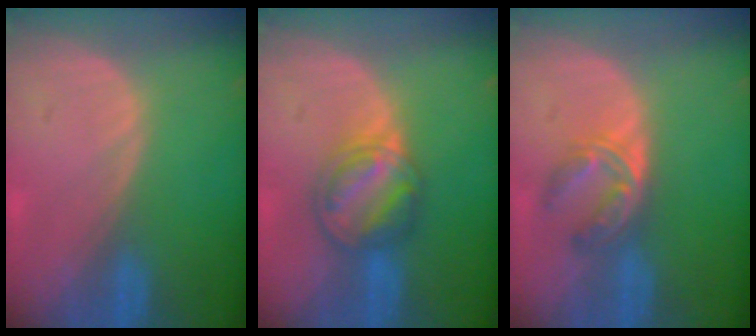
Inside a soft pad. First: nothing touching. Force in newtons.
{"total": 6.7, "press": 6.3, "slide": 2.3}
{"total": 6.0, "press": 5.0, "slide": 3.3}